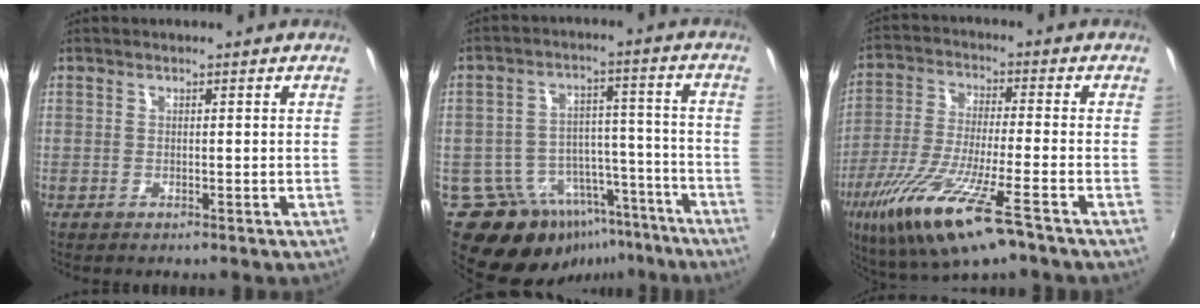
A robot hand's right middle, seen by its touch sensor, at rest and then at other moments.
{"total": 16.4, "force": [-12.1, 9.6, 5.7], "torque": [-0.116, 0.034, -0.161]}
{"total": 17.1, "force": [-9.6, 2.7, 13.9], "torque": [-0.280, -0.055, -0.181]}